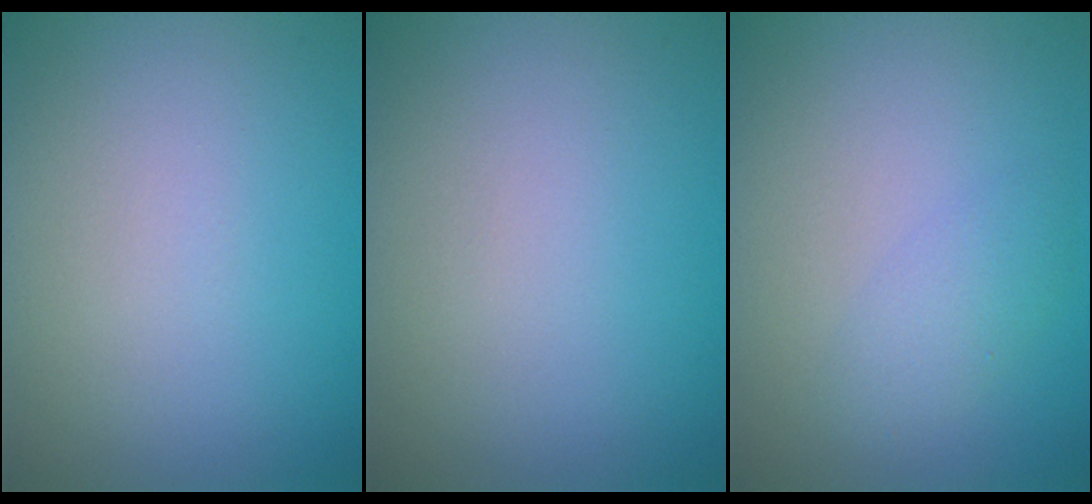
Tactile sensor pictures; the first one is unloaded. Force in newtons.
{"total": 0.0}
{"total": 1.9, "press": 1.9, "slide": 0.0}